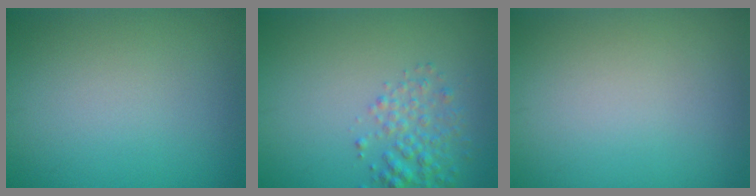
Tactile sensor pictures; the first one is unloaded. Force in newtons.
{"total": 2.6, "press": 2.6, "slide": 0.1}
{"total": 0.0}